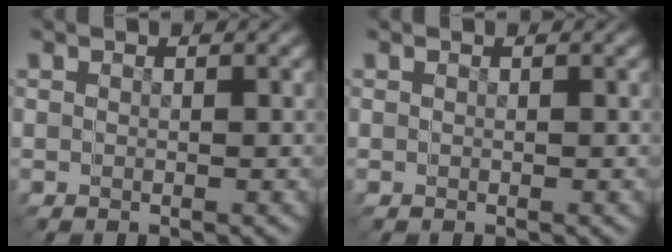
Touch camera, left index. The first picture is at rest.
{"total": 0.0}